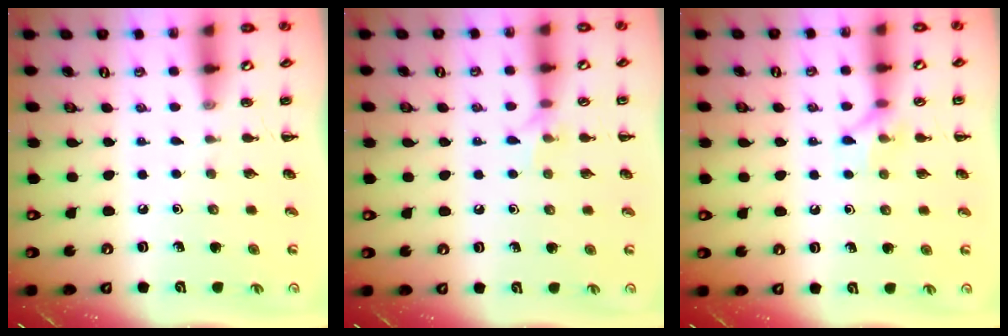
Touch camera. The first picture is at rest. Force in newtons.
{"total": 5.9, "press": 5.8, "slide": 1.1}
{"total": 7.1, "press": 7.1, "slide": 0.8}